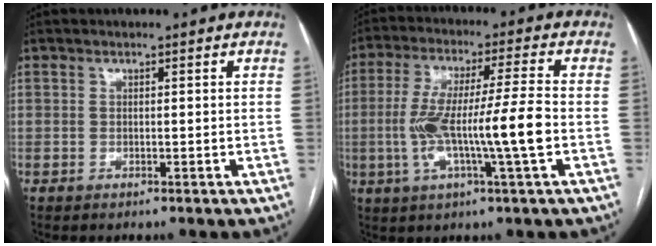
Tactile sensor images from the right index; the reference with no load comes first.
{"total": 12.7, "force": [-2.2, -0.2, 12.5], "torque": [-0.244, 0.006, -0.042]}